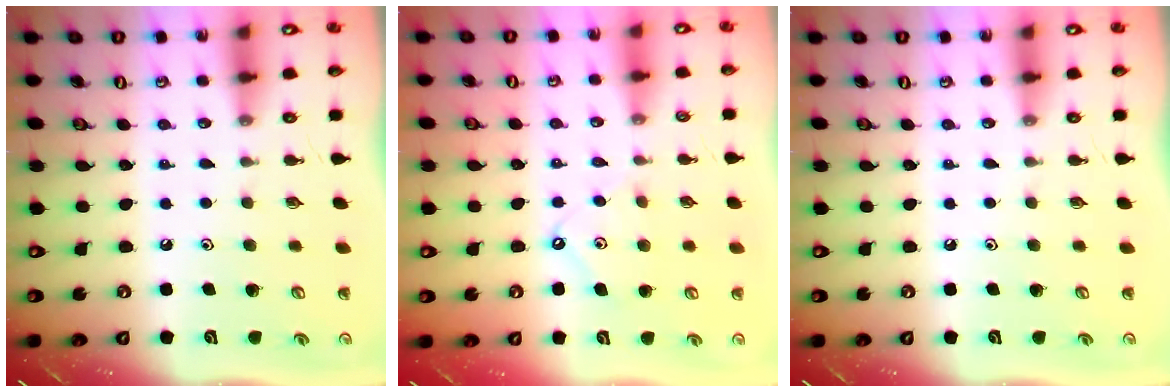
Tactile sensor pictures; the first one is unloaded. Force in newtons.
{"total": 6.8, "press": 6.8, "slide": 0.8}
{"total": 0.0}